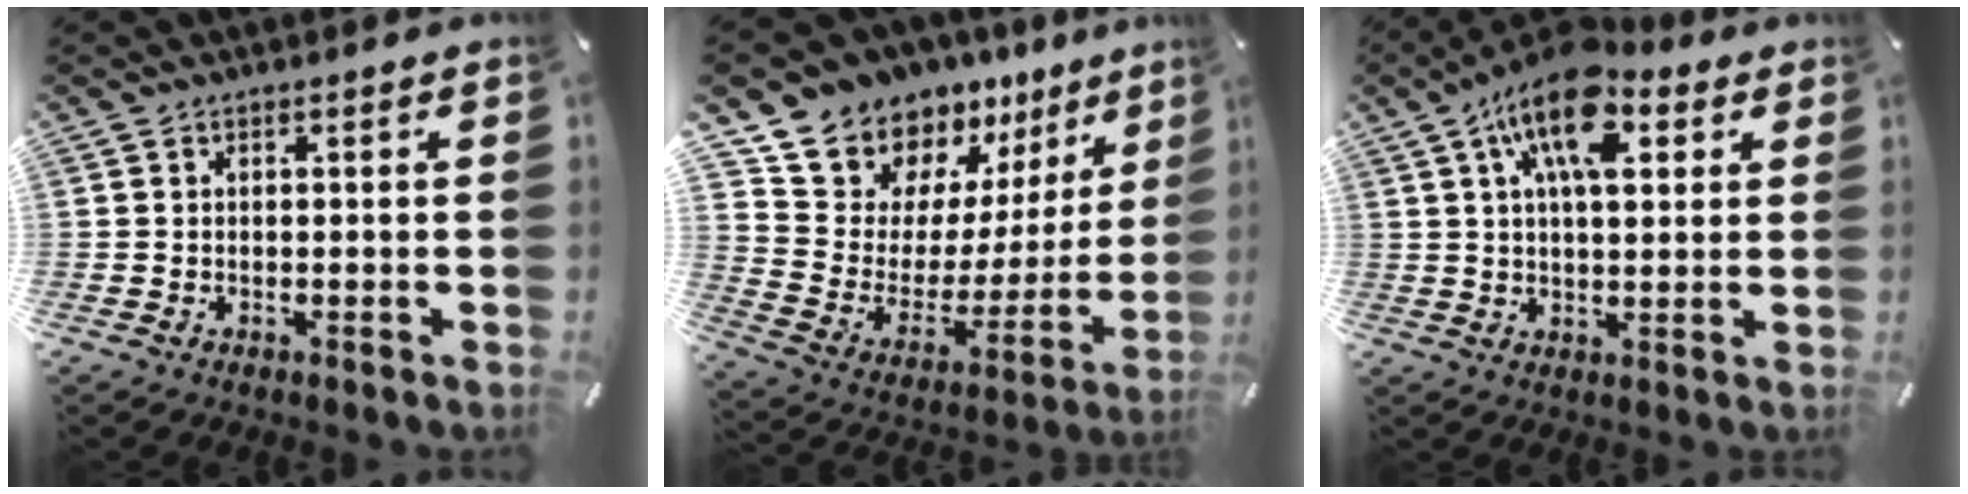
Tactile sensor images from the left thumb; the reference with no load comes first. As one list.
[{"total": 12.8, "force": [11.1, 6.4, 0.0], "torque": [-0.018, -0.128, 0.202]}, {"total": 13.9, "force": [6.3, 6.7, 10.4], "torque": [-0.174, -0.014, 0.107]}]